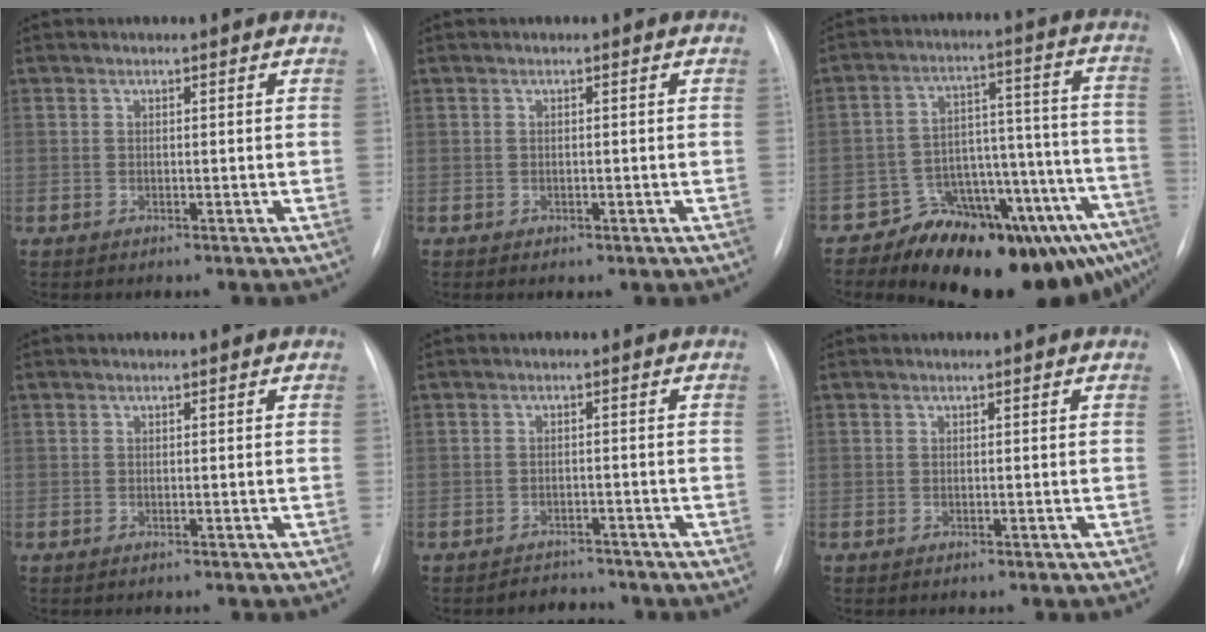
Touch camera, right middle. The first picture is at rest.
{"total": 0.8, "force": [-0.4, 0.6, 0.4], "torque": [-0.004, 0.001, -0.002]}
{"total": 18.4, "force": [-13.2, 6.0, 11.2], "torque": [-0.068, 0.075, -0.176]}
{"total": 0.0}
{"total": 3.0, "force": [-2.7, 1.0, -0.6], "torque": [0.007, 0.001, -0.039]}
{"total": 0.0}